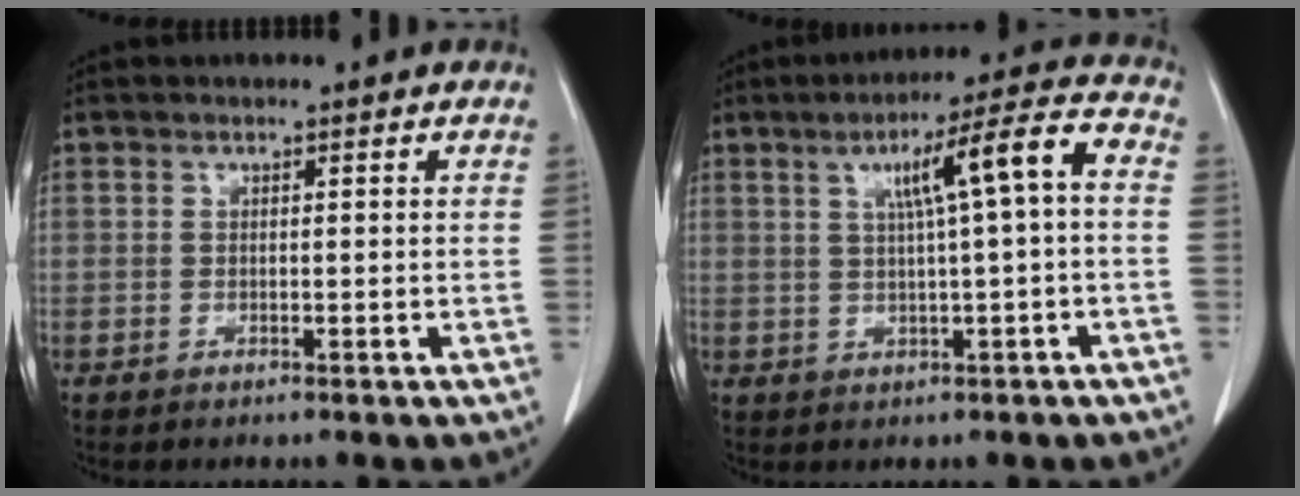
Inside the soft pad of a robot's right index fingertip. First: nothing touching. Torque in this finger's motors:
{"motor_torque": [0.82, 0.03, 0.40, 0.10]}